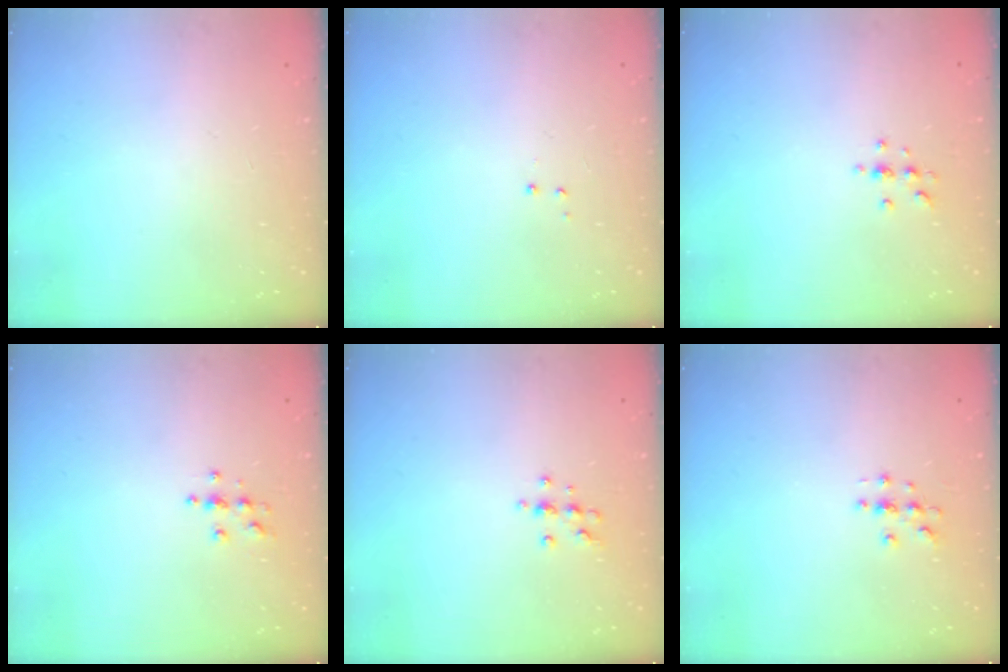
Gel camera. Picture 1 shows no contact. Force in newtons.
{"total": 2.9, "press": 2.8, "slide": 0.6}
{"total": 3.9, "press": 3.8, "slide": 0.5}
{"total": 3.9, "press": 3.8, "slide": 0.4}
{"total": 7.5, "press": 7.4, "slide": 1.3}
{"total": 3.0, "press": 3.0, "slide": 0.3}